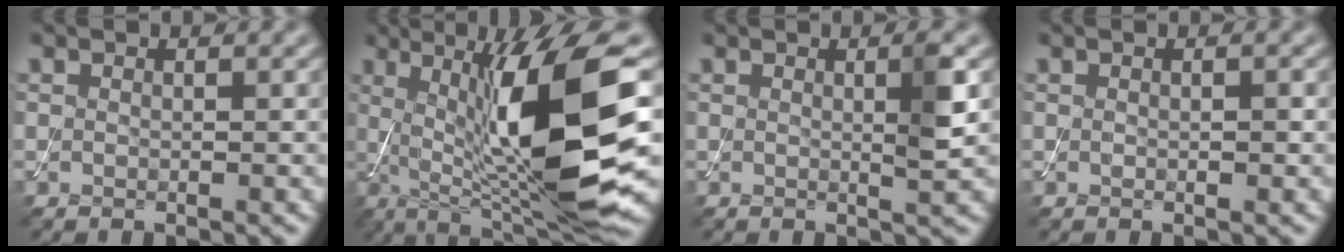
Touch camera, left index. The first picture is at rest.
{"total": 13.2, "force": [0.8, 2.8, 12.9], "torque": [-0.197, -0.002, 0.020]}
{"total": 2.1, "force": [0.4, 0.2, 2.1], "torque": [-0.028, -0.001, 0.001]}
{"total": 0.8, "force": [0.0, 0.4, 0.7], "torque": [-0.012, -0.001, 0.000]}